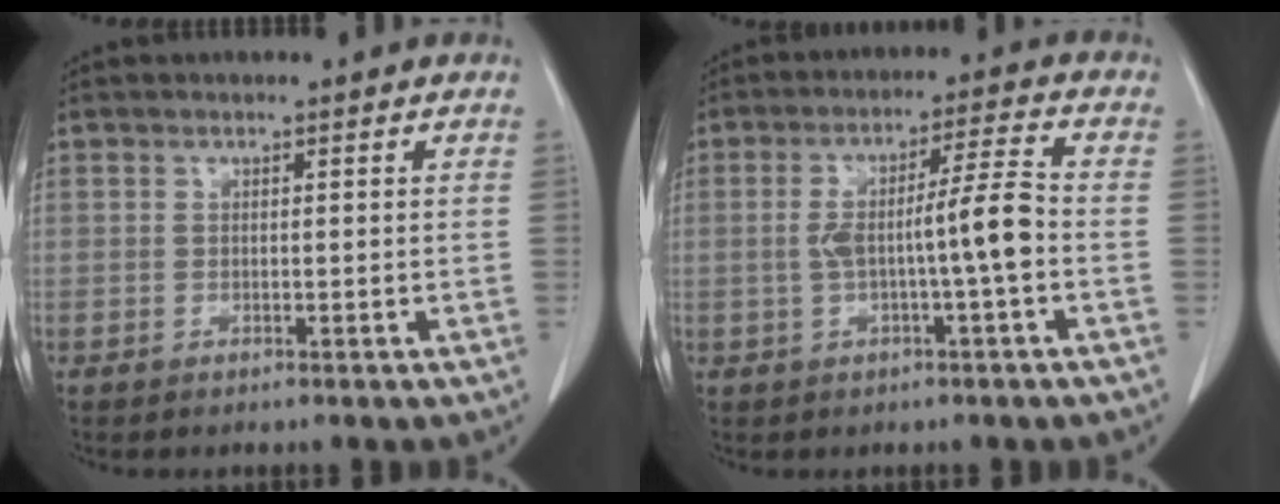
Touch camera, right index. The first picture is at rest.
{"total": 8.1, "force": [-1.3, -0.2, 7.9], "torque": [-0.141, 0.016, -0.021]}